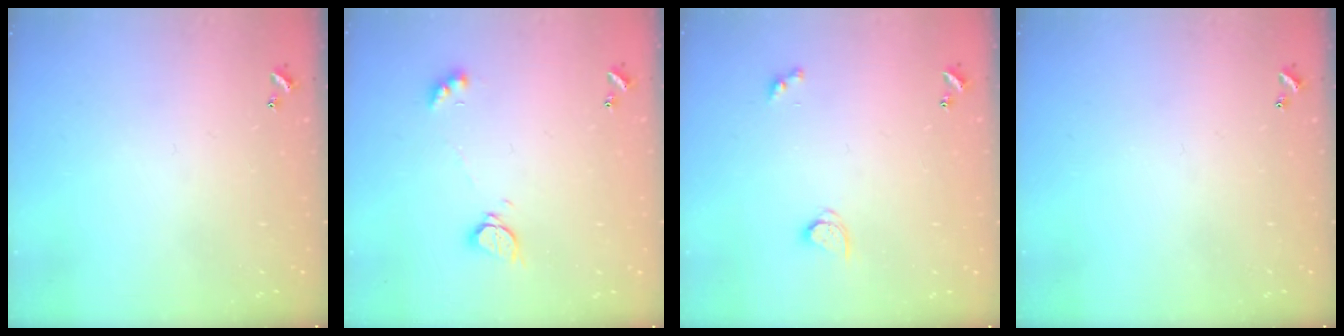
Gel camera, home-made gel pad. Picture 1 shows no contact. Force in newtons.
{"total": 3.0, "press": 3.0, "slide": 0.3}
{"total": 2.9, "press": 2.9, "slide": 0.3}
{"total": 0.0}